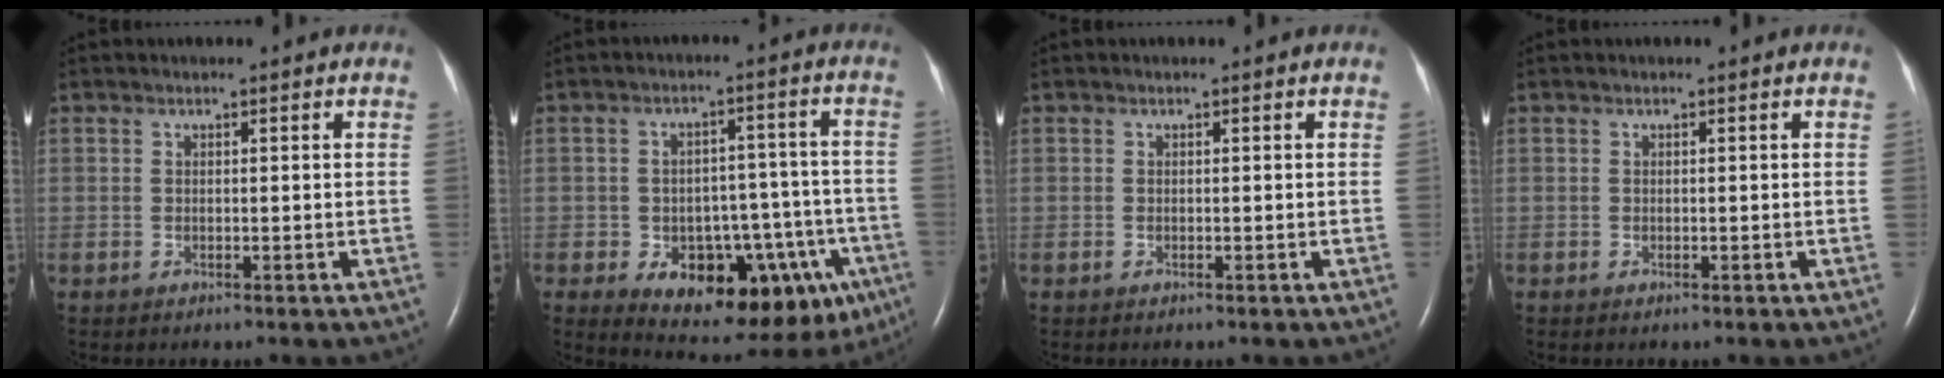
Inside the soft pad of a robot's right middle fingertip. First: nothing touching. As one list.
[{"total": 18.1, "force": [-8.1, 8.8, 13.6], "torque": [-0.142, 0.028, -0.094]}, {"total": 0.0}, {"total": 0.0}]